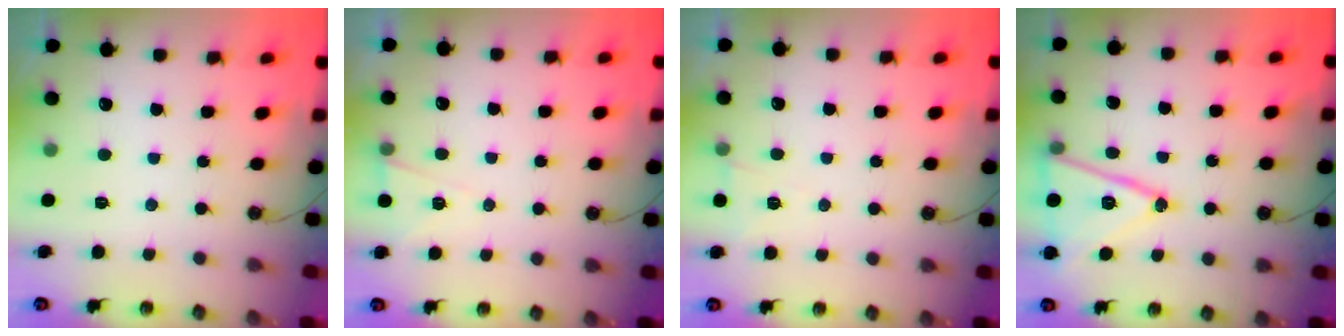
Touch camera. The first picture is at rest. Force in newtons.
{"total": 5.4, "press": 3.3, "slide": 4.2}
{"total": 5.6, "press": 3.6, "slide": 4.4}
{"total": 15.4, "press": 15.0, "slide": 3.4}